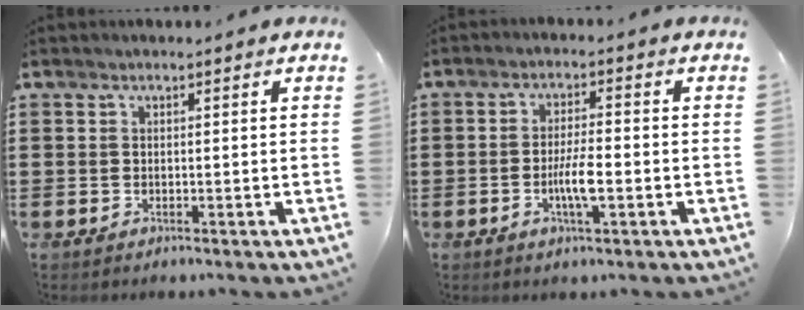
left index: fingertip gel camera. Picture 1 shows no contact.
{"total": 5.0, "force": [-1.3, 1.0, 4.7], "torque": [-0.086, 0.002, -0.025]}